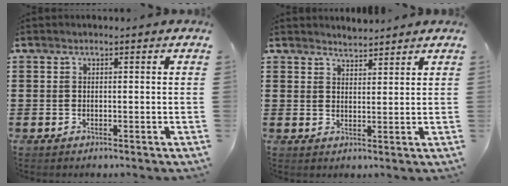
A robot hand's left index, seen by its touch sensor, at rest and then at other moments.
{"total": 2.4, "force": [2.4, 0.1, -0.2], "torque": [-0.002, -0.003, 0.047]}